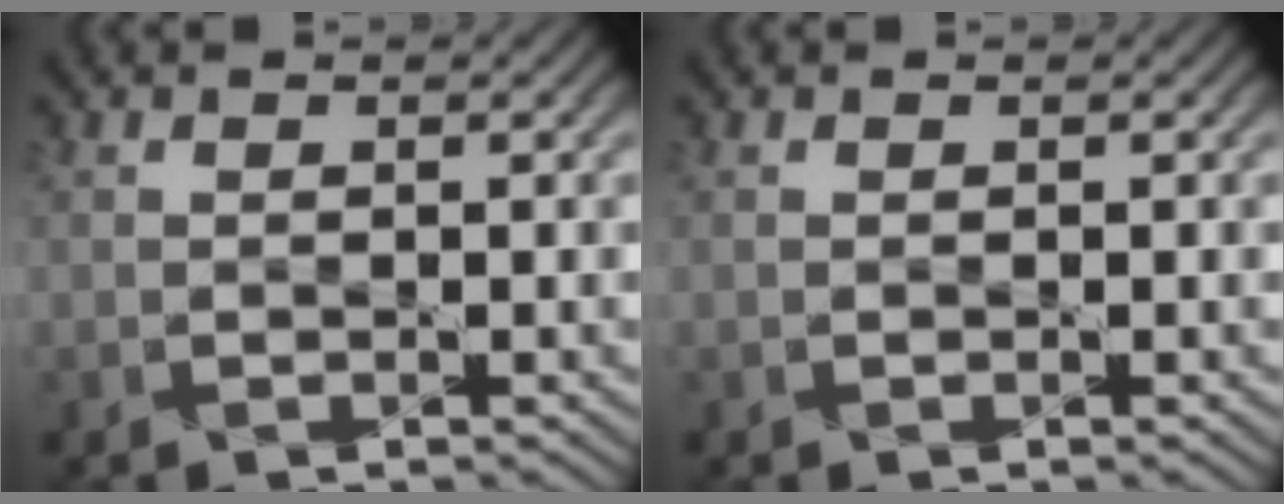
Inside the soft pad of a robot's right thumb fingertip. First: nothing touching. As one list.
[{"total": 0.0}]